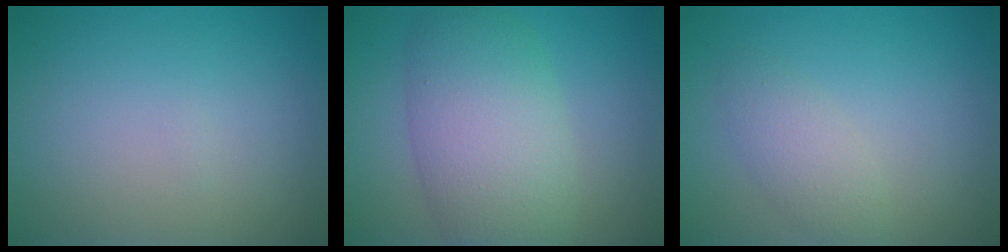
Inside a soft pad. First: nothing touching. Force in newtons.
{"total": 7.6, "press": 7.6, "slide": 0.3}
{"total": 2.1, "press": 2.1, "slide": 0.0}